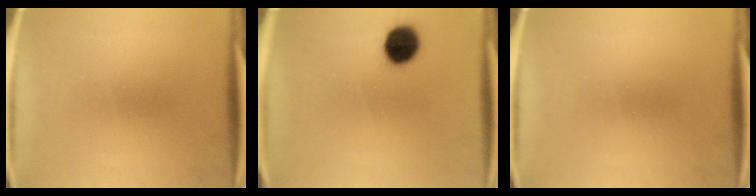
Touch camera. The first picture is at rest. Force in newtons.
{"total": 9.0}
{"total": 0.0}